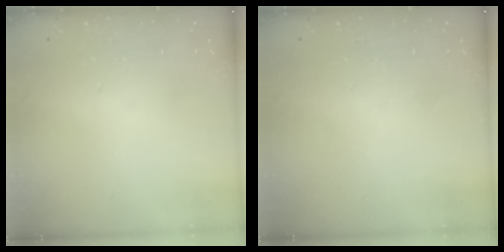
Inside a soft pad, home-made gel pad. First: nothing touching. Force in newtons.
{"total": 0.0}